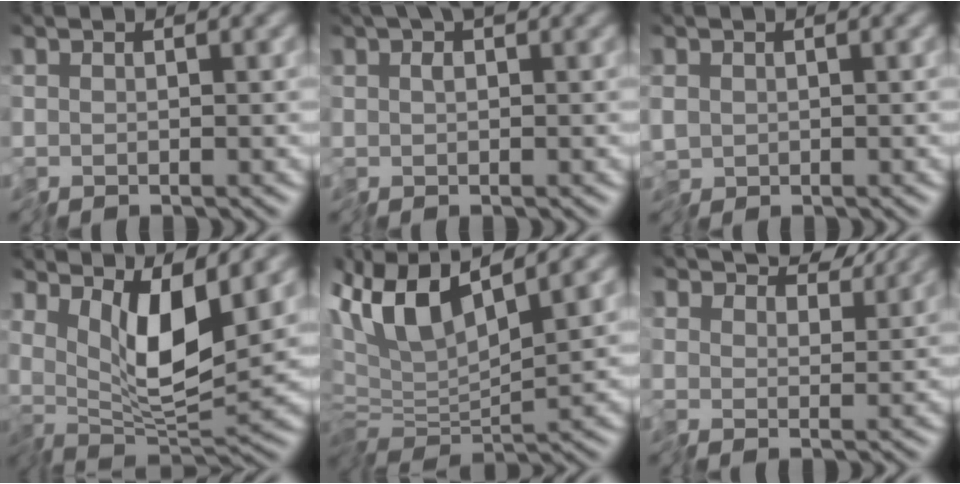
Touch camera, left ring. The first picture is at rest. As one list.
[{"total": 3.0, "force": [1.2, 1.5, 2.3], "torque": [-0.035, 0.008, 0.018]}, {"total": 1.3, "force": [0.0, 1.1, 0.7], "torque": [-0.018, -0.001, -0.003]}, {"total": 7.4, "force": [2.4, 2.3, 6.6], "torque": [-0.119, -0.014, 0.041]}, {"total": 6.6, "force": [2.3, 2.7, 5.6], "torque": [-0.113, 0.010, 0.034]}, {"total": 5.2, "force": [4.4, 2.2, 1.7], "torque": [-0.037, 0.004, 0.060]}]